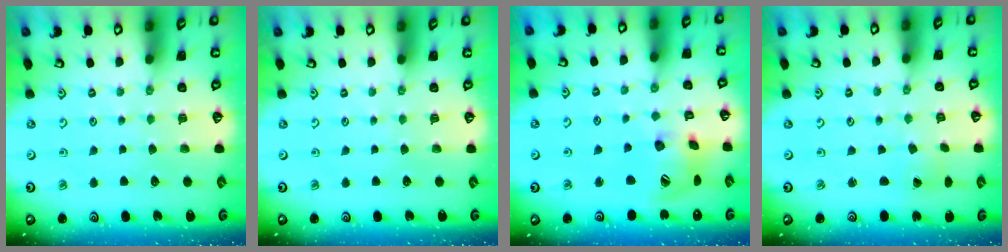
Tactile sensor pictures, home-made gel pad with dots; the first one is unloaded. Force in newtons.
{"total": 0.0}
{"total": 16.9, "press": 16.8, "slide": 2.2}
{"total": 1.0, "press": 1.0, "slide": 0.0}